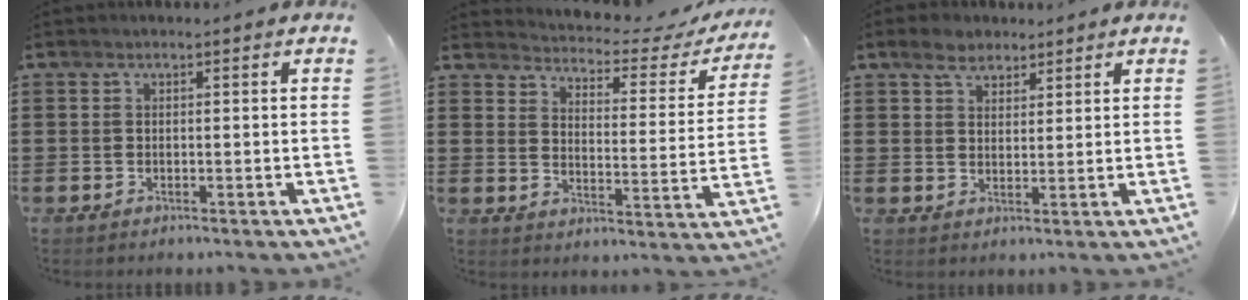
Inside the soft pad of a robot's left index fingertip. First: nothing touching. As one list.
[{"total": 2.9, "force": [2.8, 0.4, 0.8], "torque": [-0.030, -0.028, 0.037]}, {"total": 4.0, "force": [2.9, 2.3, 1.6], "torque": [-0.034, 0.008, 0.052]}]